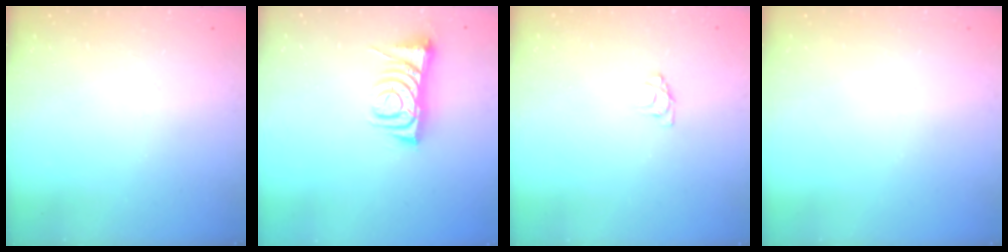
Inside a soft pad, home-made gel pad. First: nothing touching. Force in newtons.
{"total": 7.3, "press": 7.2, "slide": 0.9}
{"total": 3.7, "press": 3.7, "slide": 0.4}
{"total": 0.0}